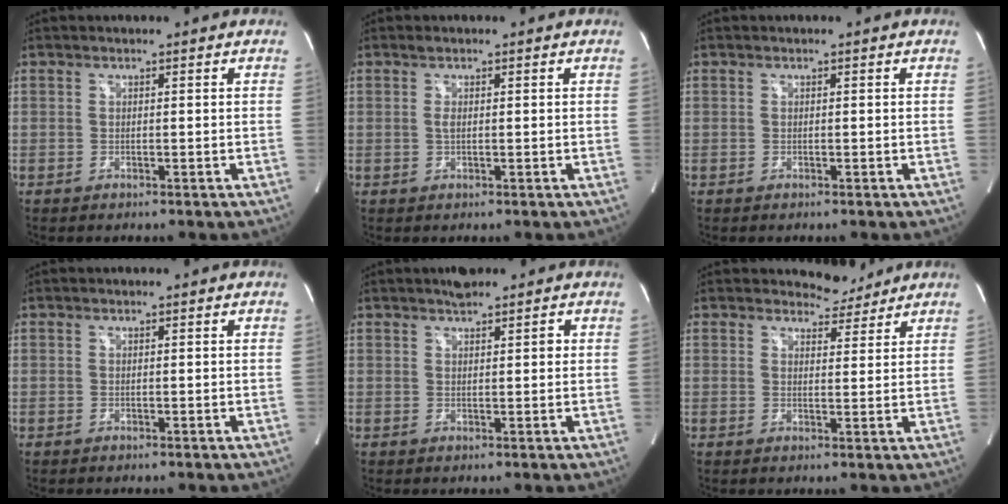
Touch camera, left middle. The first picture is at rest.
{"total": 0.9, "force": [0.3, 0.2, 0.9], "torque": [-0.024, -0.002, 0.007]}
{"total": 0.0}
{"total": 0.0}
{"total": 2.8, "force": [1.9, 1.1, 1.7], "torque": [-0.030, 0.010, 0.031]}
{"total": 3.3, "force": [3.1, 1.1, -0.3], "torque": [0.004, -0.007, 0.042]}